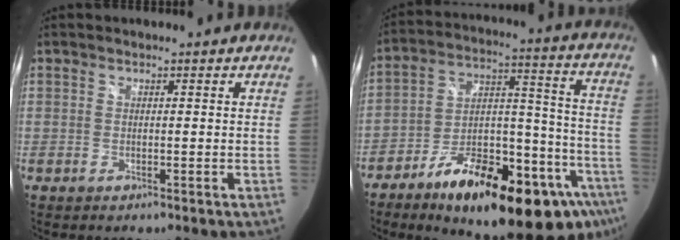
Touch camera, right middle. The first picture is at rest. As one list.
[{"total": 30.3, "force": [-18.6, 10.9, 21.3], "torque": [-0.281, 0.025, -0.262]}]